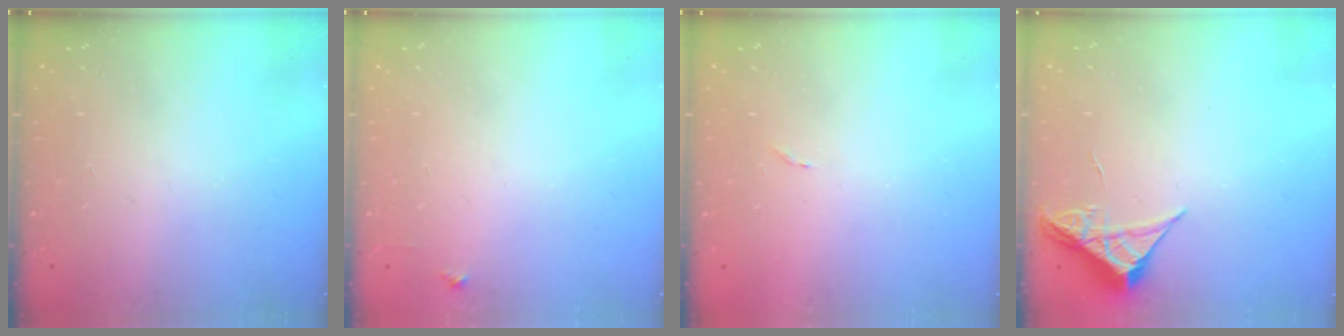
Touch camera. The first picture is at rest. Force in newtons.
{"total": 4.7, "press": 4.6, "slide": 0.5}
{"total": 5.0, "press": 5.0, "slide": 0.3}
{"total": 5.2, "press": 5.1, "slide": 0.3}